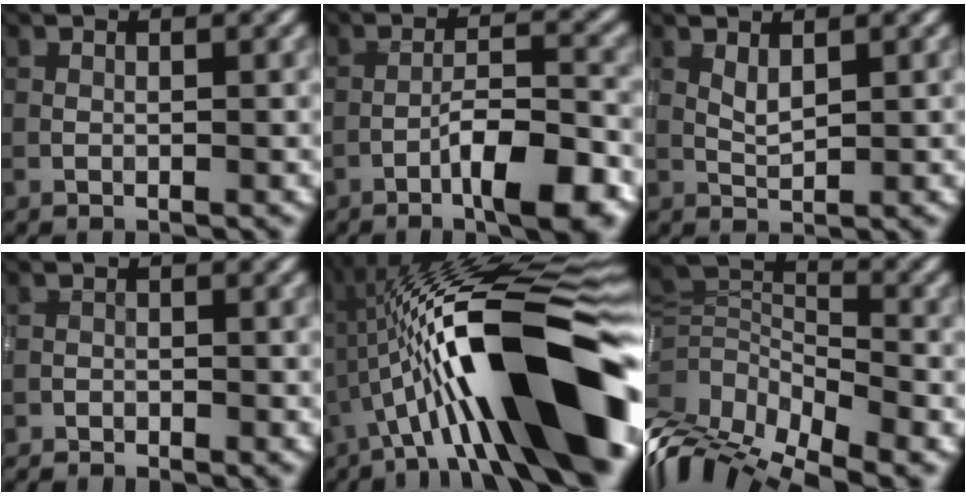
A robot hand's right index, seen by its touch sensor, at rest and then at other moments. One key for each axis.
{"total": 7.1, "fx": -3.9, "fy": 1.4, "fz": 5.8, "tx": -0.093, "ty": 0.013, "tz": -0.062}
{"total": 1.4, "fx": 0.7, "fy": 0.5, "fz": 1.0, "tx": -0.026, "ty": -0.002, "tz": 0.017}
{"total": 1.4, "fx": -1.3, "fy": 0.3, "fz": 0.2, "tx": -0.009, "ty": -0.001, "tz": -0.026}
{"total": 18.3, "fx": -2.5, "fy": 5.1, "fz": 17.3, "tx": -0.265, "ty": 0.042, "tz": -0.047}
{"total": 11.1, "fx": -7.0, "fy": 5.7, "fz": 6.6, "tx": -0.128, "ty": -0.001, "tz": -0.128}